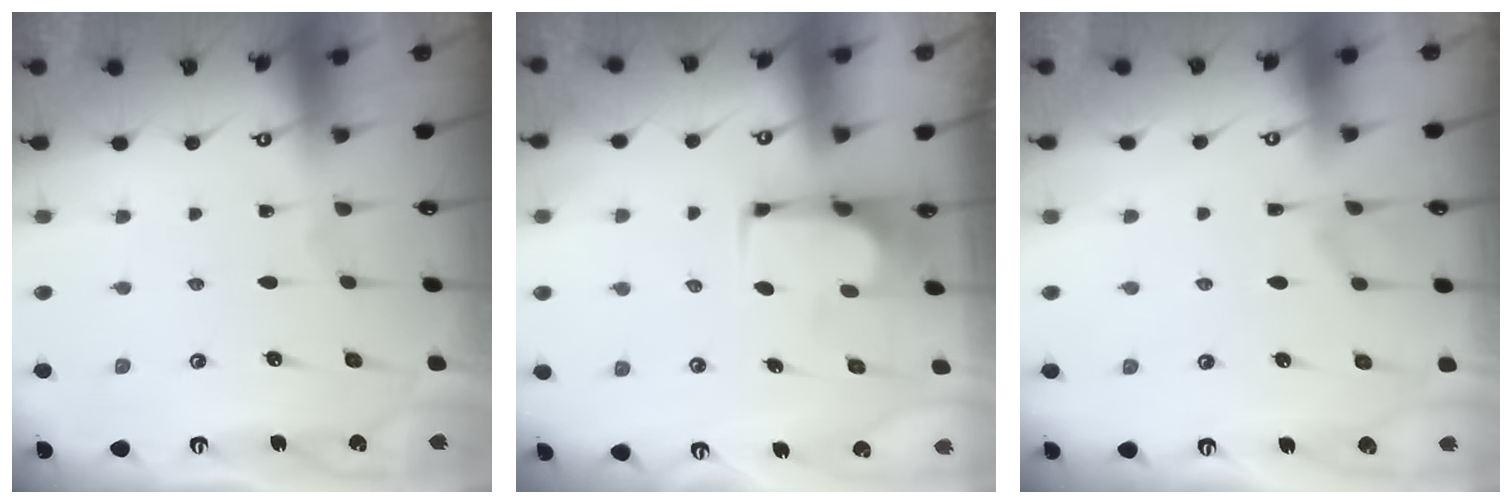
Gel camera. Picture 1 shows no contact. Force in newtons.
{"total": 1.0, "press": 1.0, "slide": 0.1}
{"total": 2.2, "press": 1.8, "slide": 1.3}